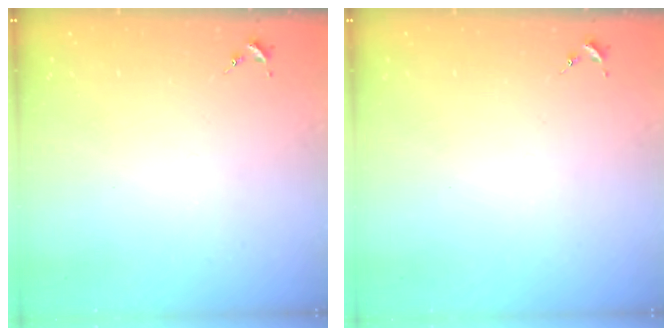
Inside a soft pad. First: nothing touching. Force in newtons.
{"total": 0.0}